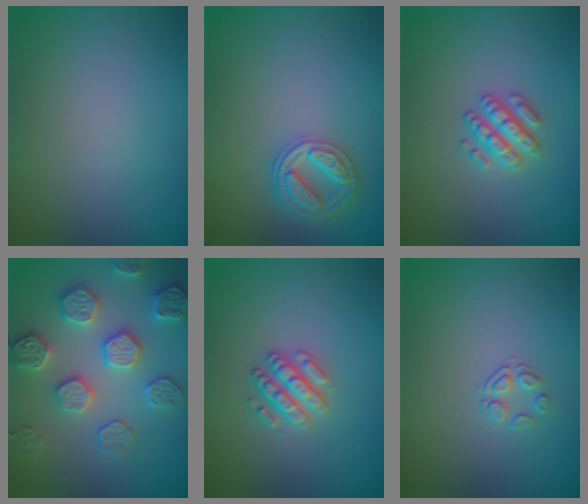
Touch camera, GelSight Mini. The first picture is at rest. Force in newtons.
{"total": 4.5, "press": 3.5, "slide": 2.8}
{"total": 2.8, "press": 2.6, "slide": 0.9}
{"total": 5.1, "press": 4.9, "slide": 1.4}
{"total": 2.6, "press": 2.6, "slide": 0.3}
{"total": 1.5, "press": 0.8, "slide": 1.3}